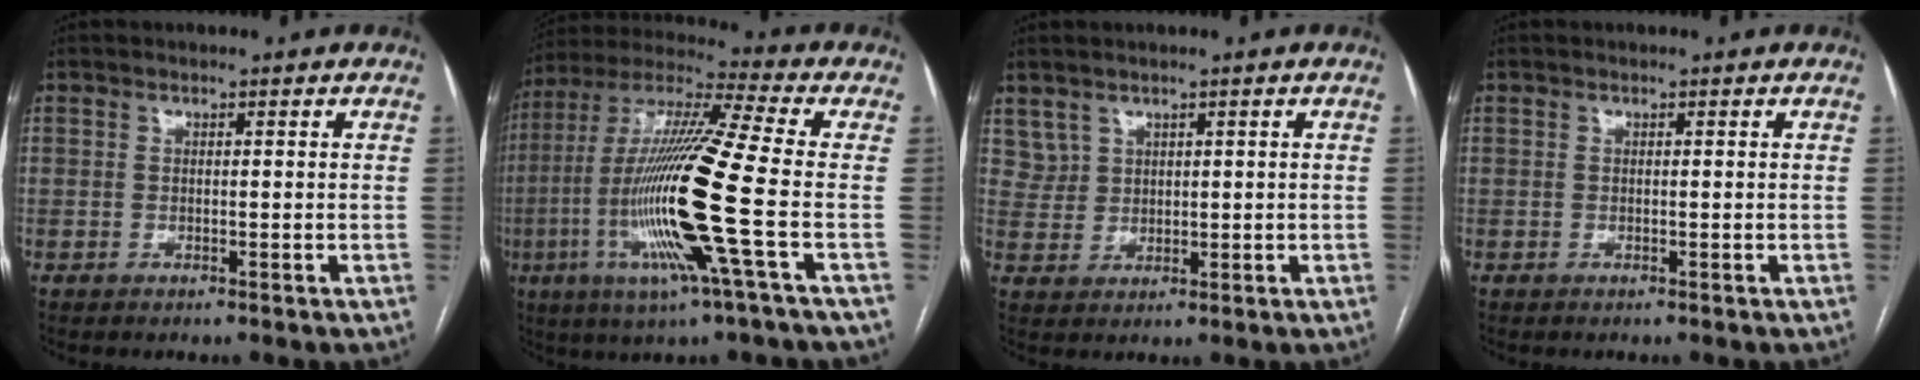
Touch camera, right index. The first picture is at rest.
{"total": 19.5, "force": [-4.5, -0.5, 19.0], "torque": [-0.391, -0.017, -0.099]}
{"total": 6.1, "force": [3.8, 4.8, -0.2], "torque": [0.001, 0.017, 0.090]}
{"total": 0.0}